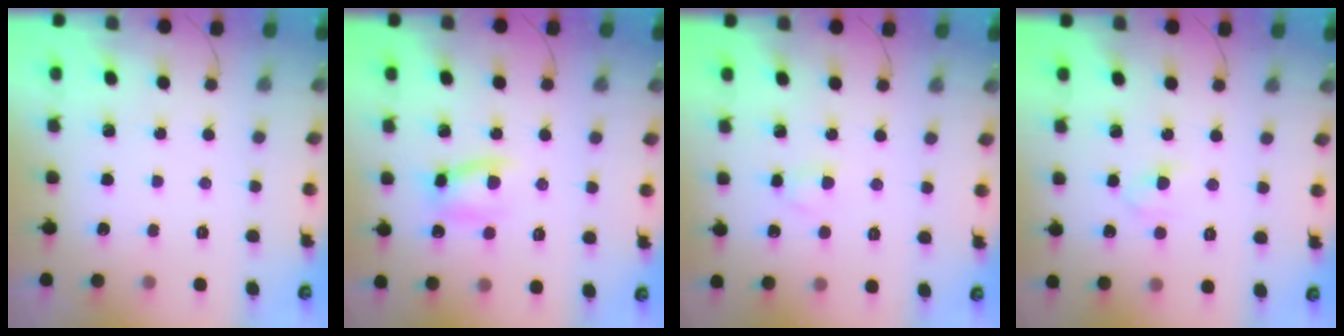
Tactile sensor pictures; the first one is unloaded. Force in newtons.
{"total": 7.8, "press": 7.8, "slide": 0.8}
{"total": 2.6, "press": 2.3, "slide": 1.0}
{"total": 3.6, "press": 3.3, "slide": 1.3}